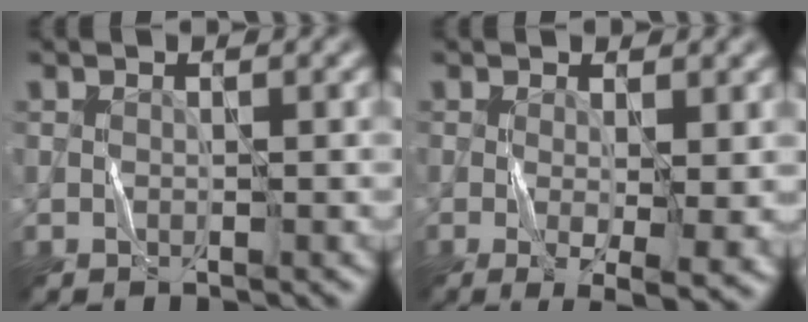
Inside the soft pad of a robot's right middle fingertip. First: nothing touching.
{"total": 4.6, "force": [-0.7, 0.9, 4.5], "torque": [-0.074, -0.016, -0.005]}